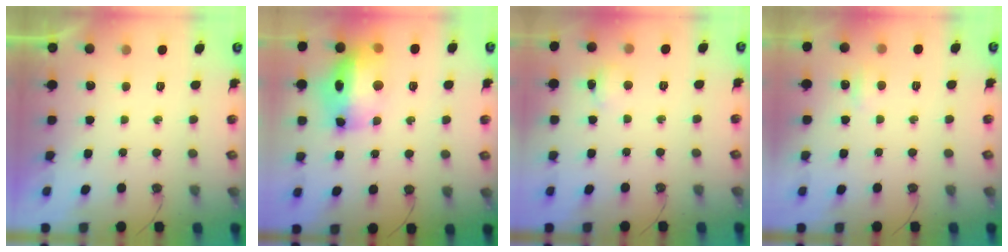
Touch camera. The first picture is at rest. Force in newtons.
{"total": 17.2, "press": 17.1, "slide": 1.6}
{"total": 2.7, "press": 2.6, "slide": 0.7}
{"total": 3.3, "press": 3.3, "slide": 0.5}